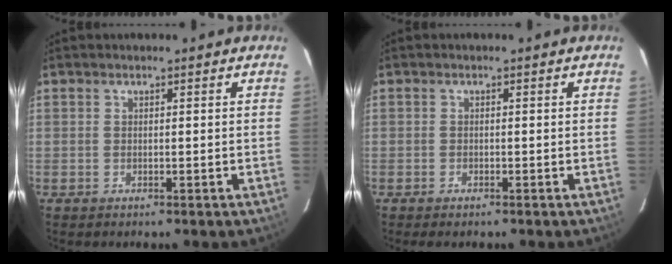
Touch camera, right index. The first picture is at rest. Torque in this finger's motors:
{"motor_torque": [0.27, -0.24, 0.04, 0.01]}